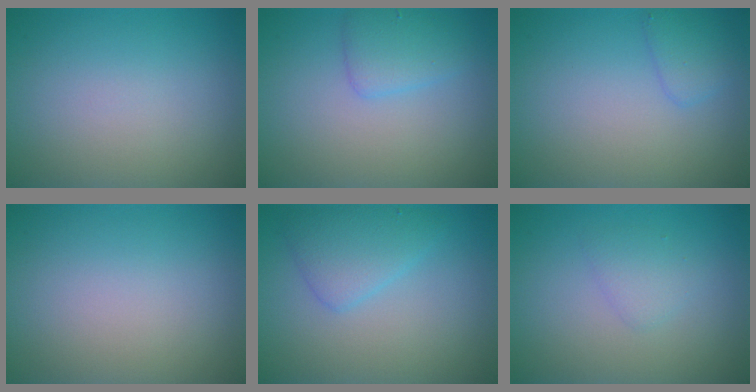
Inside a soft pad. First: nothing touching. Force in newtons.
{"total": 2.4, "press": 2.4, "slide": 0.0}
{"total": 1.6, "press": 1.6, "slide": 0.1}
{"total": 0.0}
{"total": 3.0, "press": 3.0, "slide": 0.1}
{"total": 1.4, "press": 1.4, "slide": 0.0}